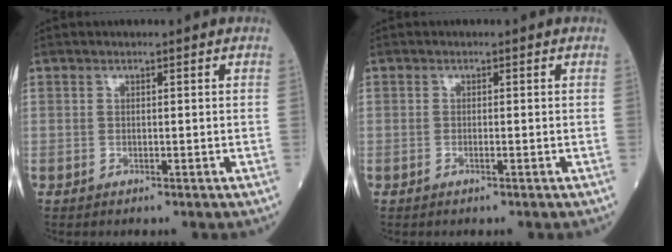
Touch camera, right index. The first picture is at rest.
{"total": 0.6, "force": [-0.3, 0.0, 0.6], "torque": [-0.013, -0.001, -0.005]}